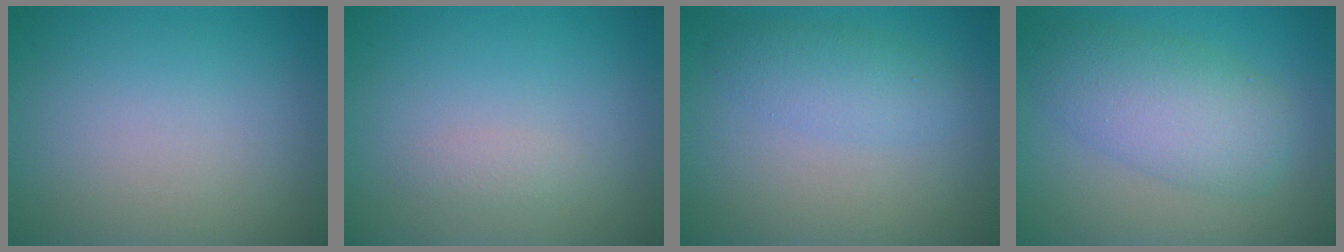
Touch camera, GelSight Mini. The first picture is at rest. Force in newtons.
{"total": 0.8, "press": 0.8, "slide": 0.0}
{"total": 2.6, "press": 2.6, "slide": 0.1}
{"total": 5.7, "press": 5.7, "slide": 0.1}